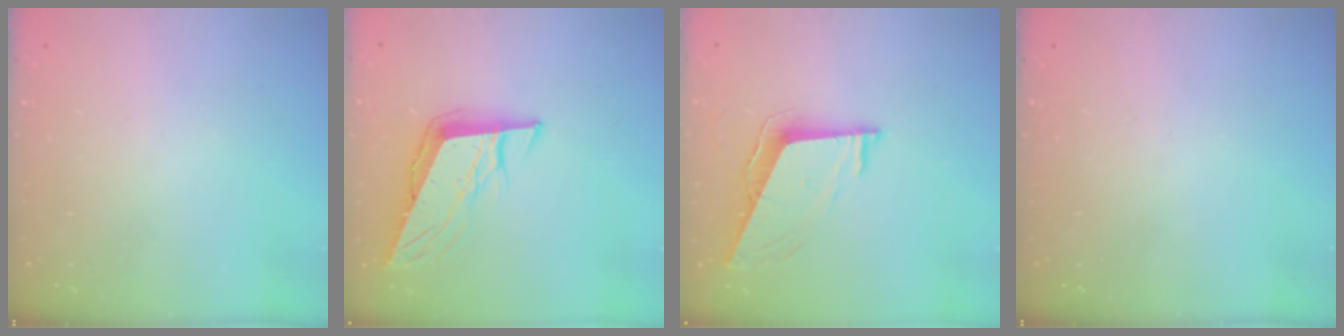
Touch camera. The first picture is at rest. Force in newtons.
{"total": 11.0, "press": 10.5, "slide": 3.0}
{"total": 8.5, "press": 8.2, "slide": 2.2}
{"total": 0.0}